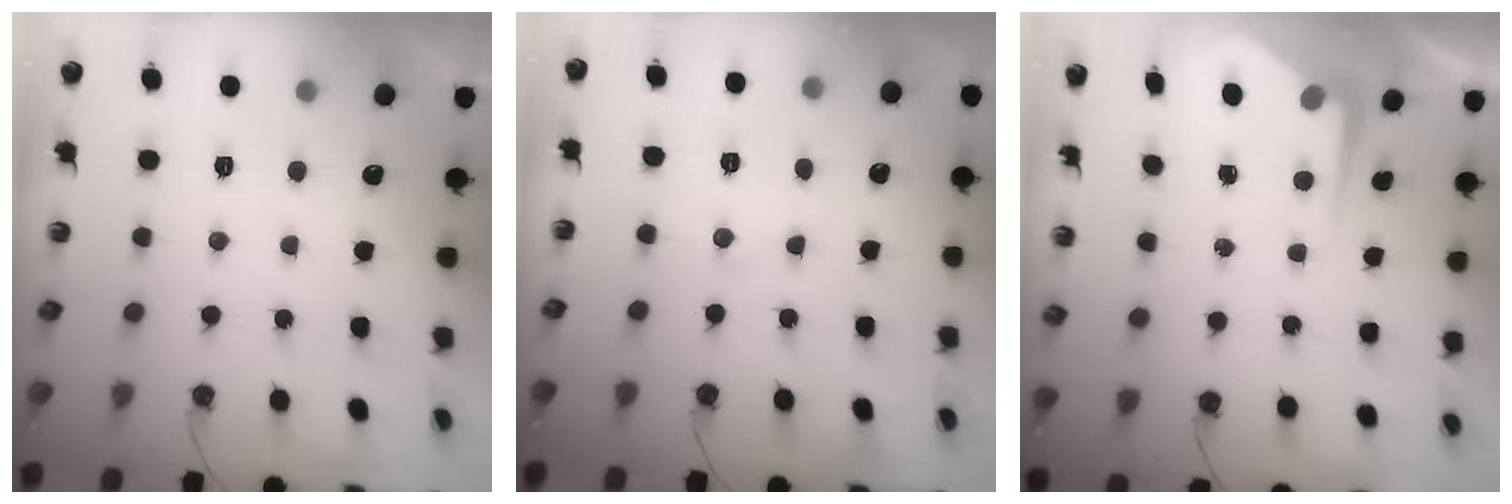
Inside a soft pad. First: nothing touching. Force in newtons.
{"total": 7.0, "press": 7.0, "slide": 0.4}
{"total": 4.9, "press": 4.9, "slide": 0.2}